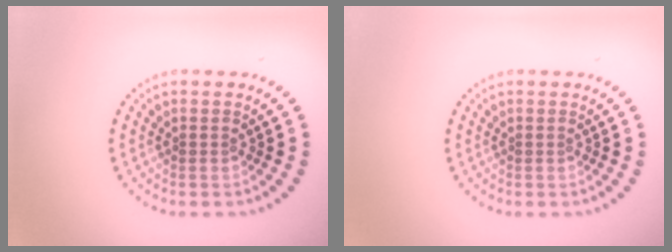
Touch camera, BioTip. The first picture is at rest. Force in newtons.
{"total": 0.0}